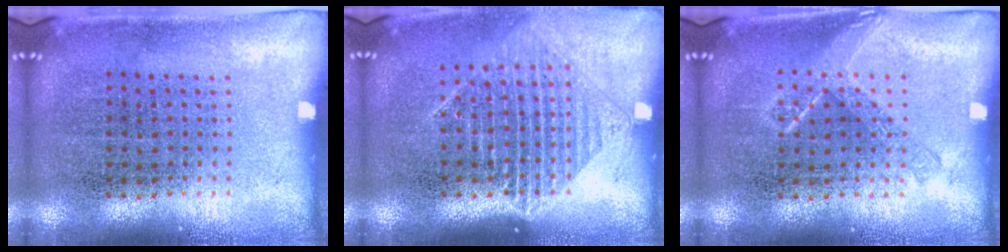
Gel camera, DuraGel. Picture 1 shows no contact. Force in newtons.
{"total": 1.4, "press": 1.3, "slide": 0.7}
{"total": 1.9, "press": 1.9, "slide": 0.3}